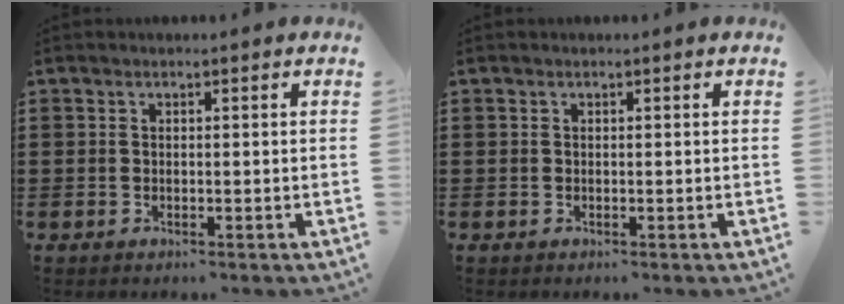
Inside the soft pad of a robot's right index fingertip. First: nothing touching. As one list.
[{"total": 0.0}]